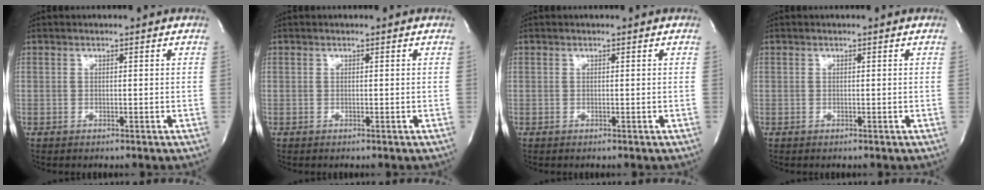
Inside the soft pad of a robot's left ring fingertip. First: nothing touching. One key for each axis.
{"total": 0.0}
{"total": 0.0}
{"total": 0.0}